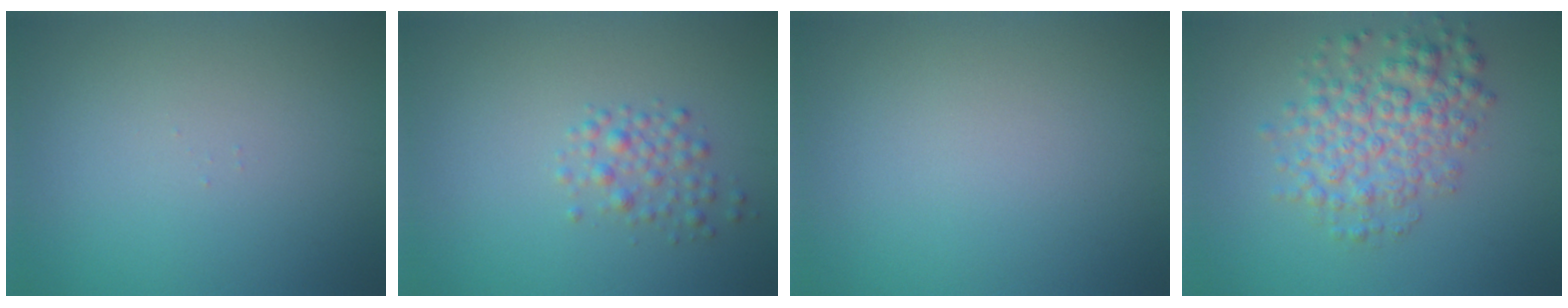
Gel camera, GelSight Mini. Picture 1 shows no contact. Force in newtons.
{"total": 2.0, "press": 2.0, "slide": 0.0}
{"total": 0.0}
{"total": 5.1, "press": 5.1, "slide": 0.1}